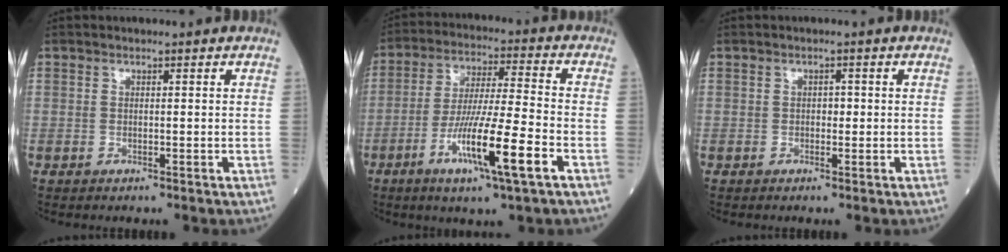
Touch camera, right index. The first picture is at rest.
{"total": 13.0, "force": [-5.4, 0.0, 11.8], "torque": [-0.221, -0.018, -0.099]}
{"total": 1.1, "force": [0.0, 0.7, 0.8], "torque": [-0.008, 0.003, -0.001]}